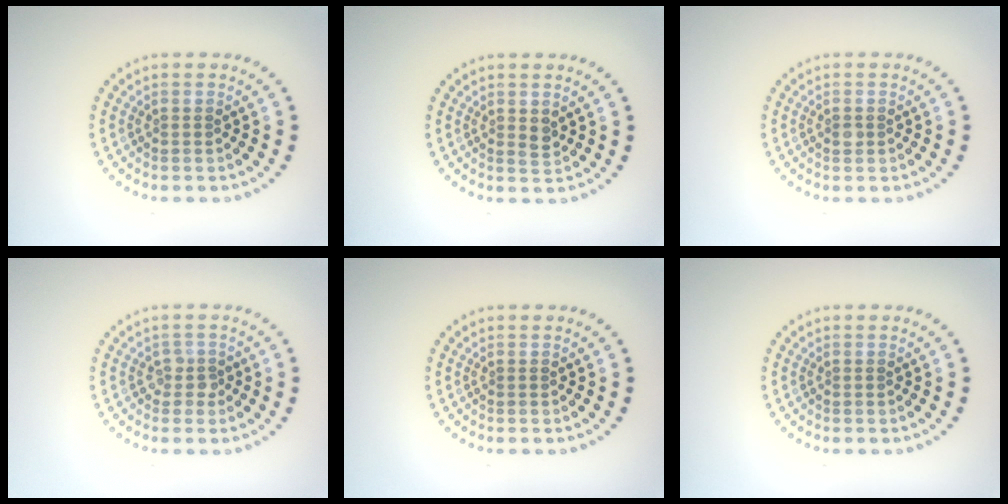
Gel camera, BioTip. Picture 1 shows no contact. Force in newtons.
{"total": 1.0, "press": 1.0, "slide": 0.3}
{"total": 0.9, "press": 0.9, "slide": 0.0}
{"total": 1.3, "press": 1.2, "slide": 0.7}
{"total": 0.0}
{"total": 0.0}